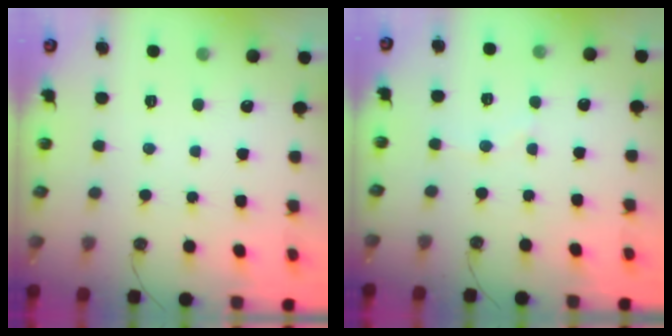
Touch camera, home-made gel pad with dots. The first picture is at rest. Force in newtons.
{"total": 5.0, "press": 5.0, "slide": 0.4}